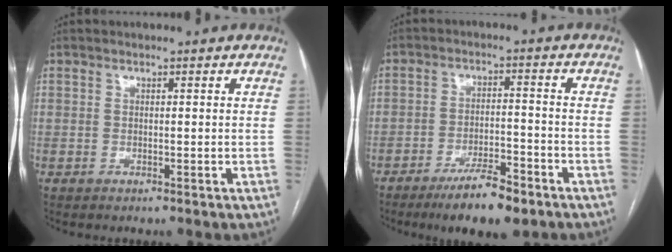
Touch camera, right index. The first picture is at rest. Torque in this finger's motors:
{"motor_torque": [0.23, 0.07, 0.10, 0.01]}